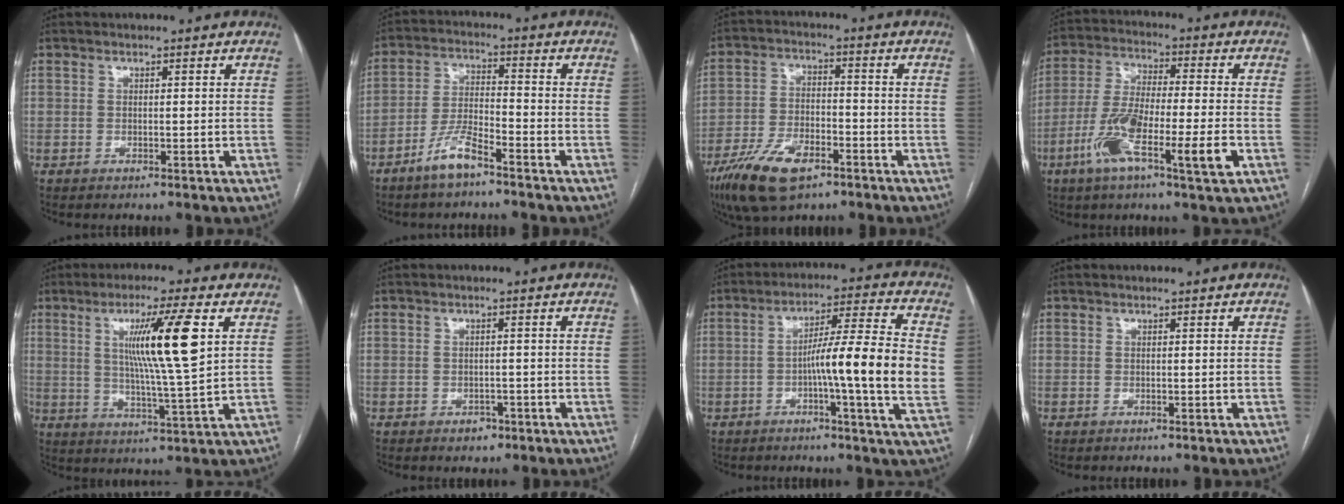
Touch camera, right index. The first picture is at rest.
{"total": 6.4, "force": [-4.7, 1.2, 4.3], "torque": [-0.093, -0.002, -0.093]}
{"total": 11.6, "force": [-7.1, 4.6, 7.9], "torque": [-0.160, -0.007, -0.128]}
{"total": 13.5, "force": [-5.3, 1.5, 12.4], "torque": [-0.239, -0.008, -0.096]}
{"total": 12.0, "force": [3.6, -0.8, 11.5], "torque": [-0.199, -0.005, 0.063]}
{"total": 2.0, "force": [-1.1, 1.4, 0.8], "torque": [-0.009, 0.004, -0.009]}
{"total": 13.7, "force": [-1.3, -0.7, 13.6], "torque": [-0.210, 0.004, -0.031]}
{"total": 0.0}